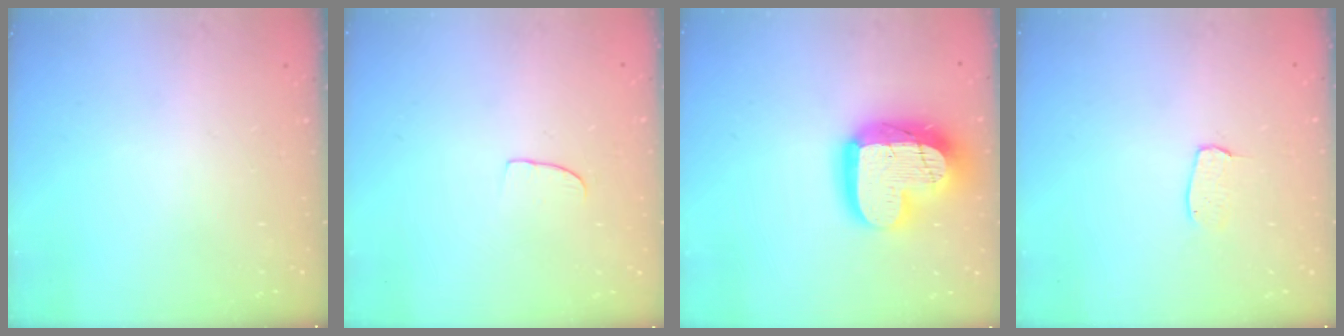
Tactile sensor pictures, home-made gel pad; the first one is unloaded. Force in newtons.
{"total": 5.2, "press": 5.2, "slide": 0.3}
{"total": 21.2, "press": 21.2, "slide": 1.7}
{"total": 4.0, "press": 4.0, "slide": 0.2}